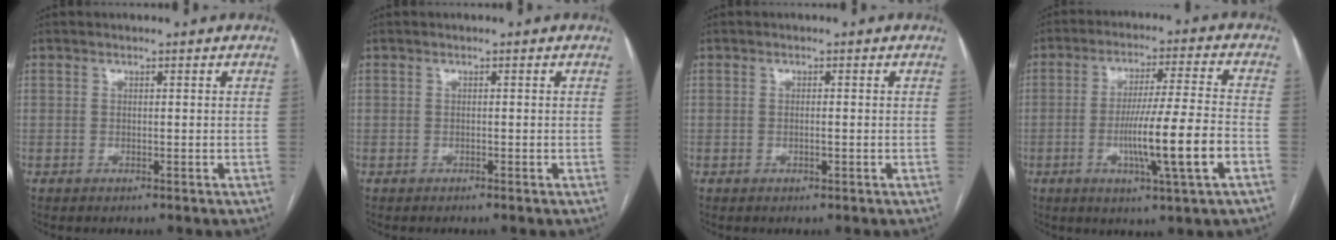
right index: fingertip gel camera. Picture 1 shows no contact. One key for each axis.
{"total": 0.0}
{"total": 0.9, "fx": -0.3, "fy": 0.2, "fz": 0.8, "tx": -0.019, "ty": -0.002, "tz": -0.004}
{"total": 12.8, "fx": -3.9, "fy": -0.6, "fz": 12.2, "tx": -0.214, "ty": -0.008, "tz": -0.068}